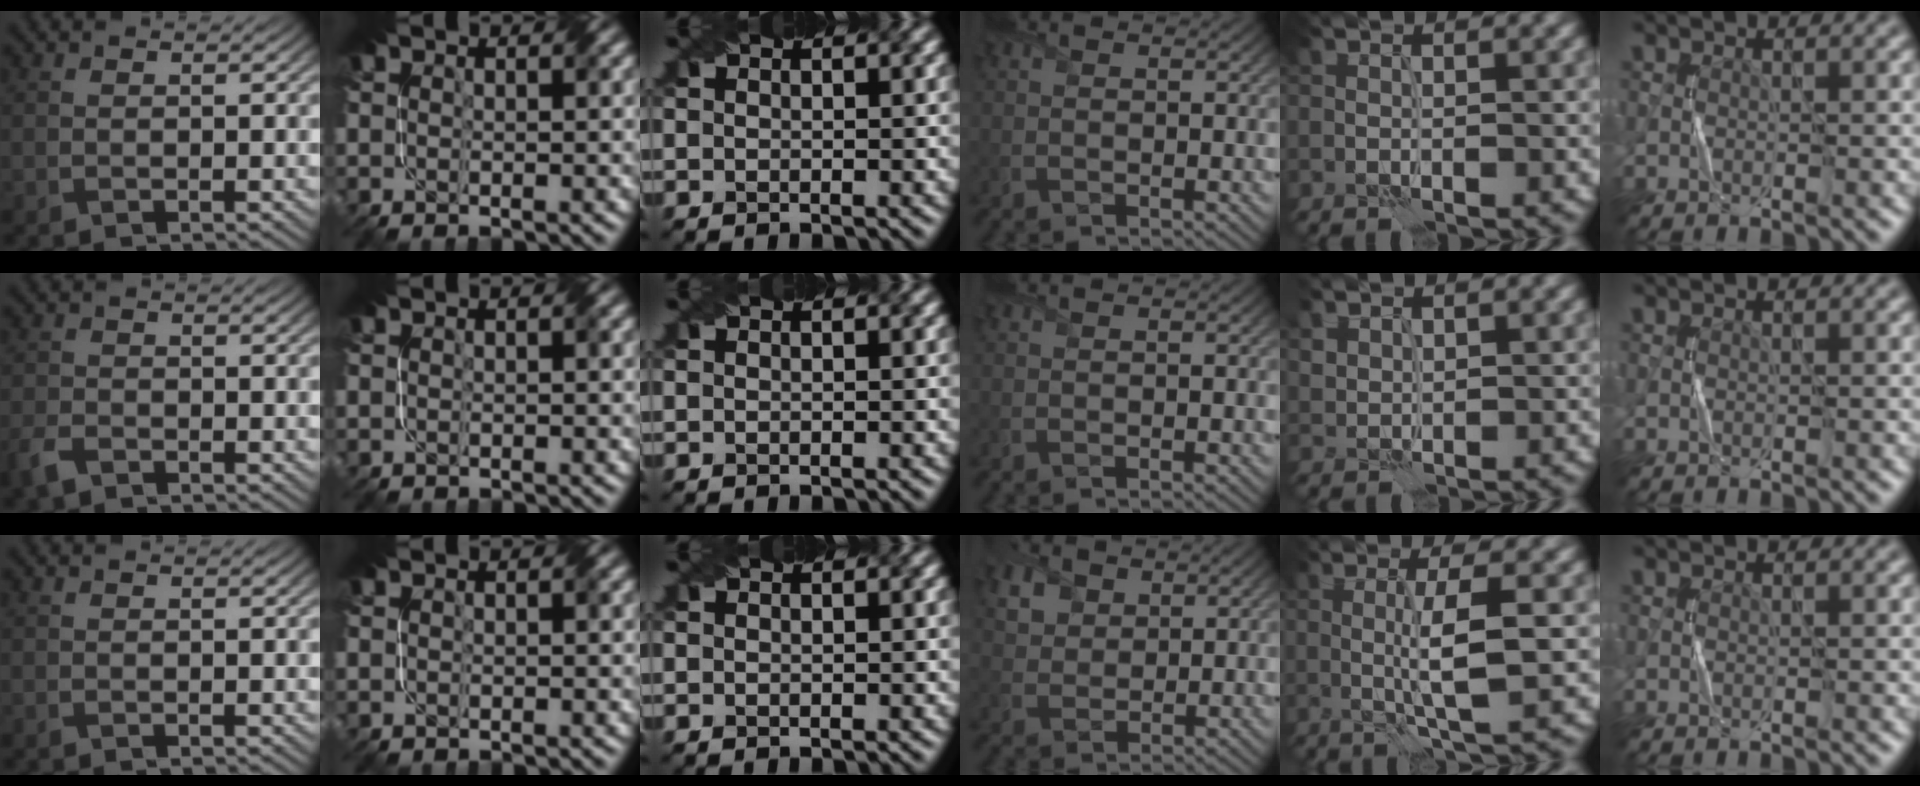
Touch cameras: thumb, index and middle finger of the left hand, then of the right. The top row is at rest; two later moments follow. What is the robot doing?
{"motion": "fold", "object": "napkin"}